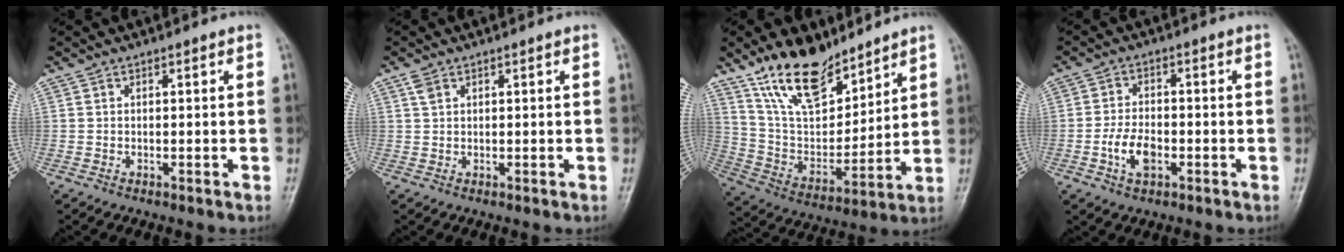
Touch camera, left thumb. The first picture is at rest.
{"total": 1.6, "force": [0.9, 0.9, 0.9], "torque": [-0.018, 0.005, 0.021]}
{"total": 16.9, "force": [12.4, 7.4, 8.8], "torque": [-0.115, -0.068, 0.238]}
{"total": 5.8, "force": [-1.9, 3.3, 4.3], "torque": [-0.082, 0.010, -0.037]}